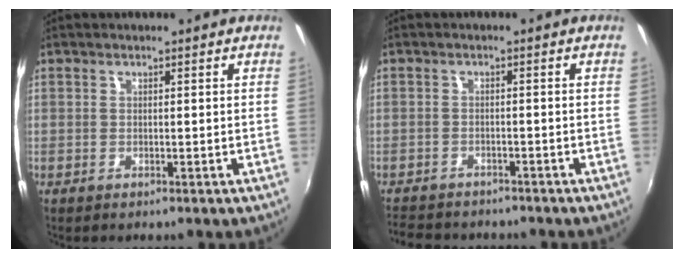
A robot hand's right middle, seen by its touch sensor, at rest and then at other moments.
{"total": 7.9, "force": [-7.1, 2.8, 2.3], "torque": [-0.067, -0.012, -0.111]}